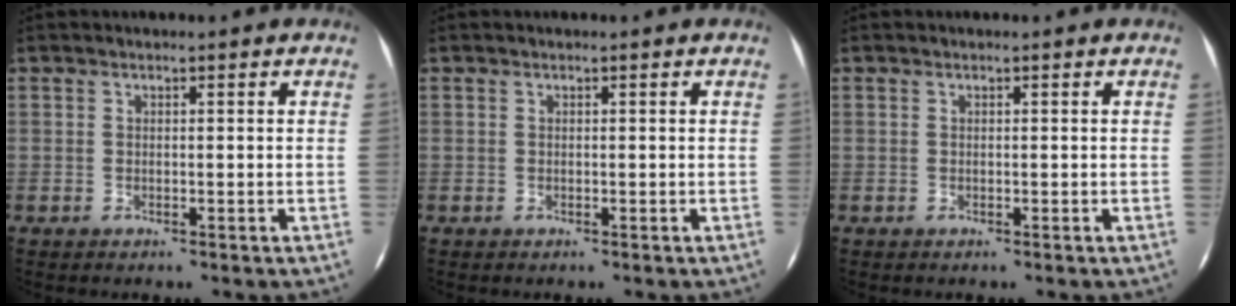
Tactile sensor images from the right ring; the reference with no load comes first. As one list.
[{"total": 0.0}, {"total": 0.0}]